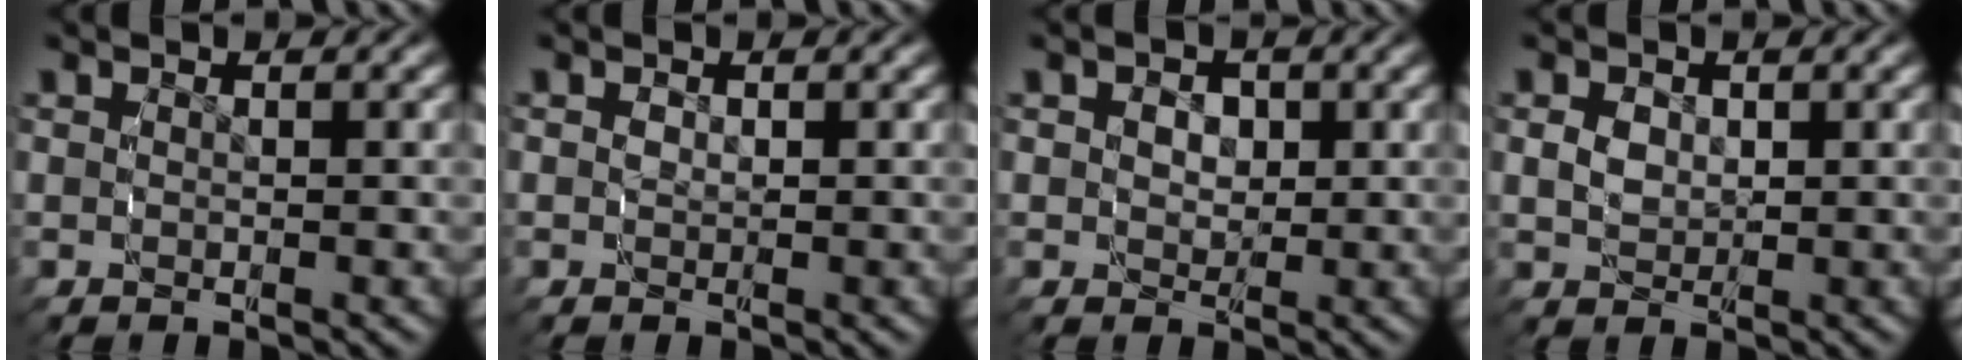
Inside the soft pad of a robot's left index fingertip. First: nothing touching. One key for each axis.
{"total": 1.2, "fx": -0.3, "fy": 1.0, "fz": 0.6, "tx": -0.022, "ty": -0.009, "tz": -0.004}
{"total": 2.6, "fx": 0.0, "fy": 2.2, "fz": 1.2, "tx": -0.026, "ty": -0.014, "tz": 0.003}
{"total": 2.4, "fx": -0.1, "fy": 2.0, "fz": 1.3, "tx": -0.040, "ty": -0.017, "tz": 0.008}